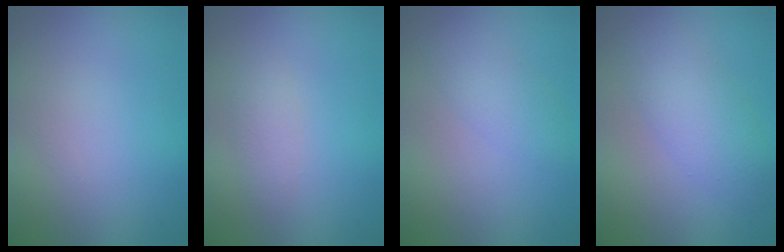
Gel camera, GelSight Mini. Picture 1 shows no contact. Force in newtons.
{"total": 1.3, "press": 1.3, "slide": 0.1}
{"total": 2.2, "press": 2.2, "slide": 0.1}
{"total": 3.8, "press": 3.8, "slide": 0.0}